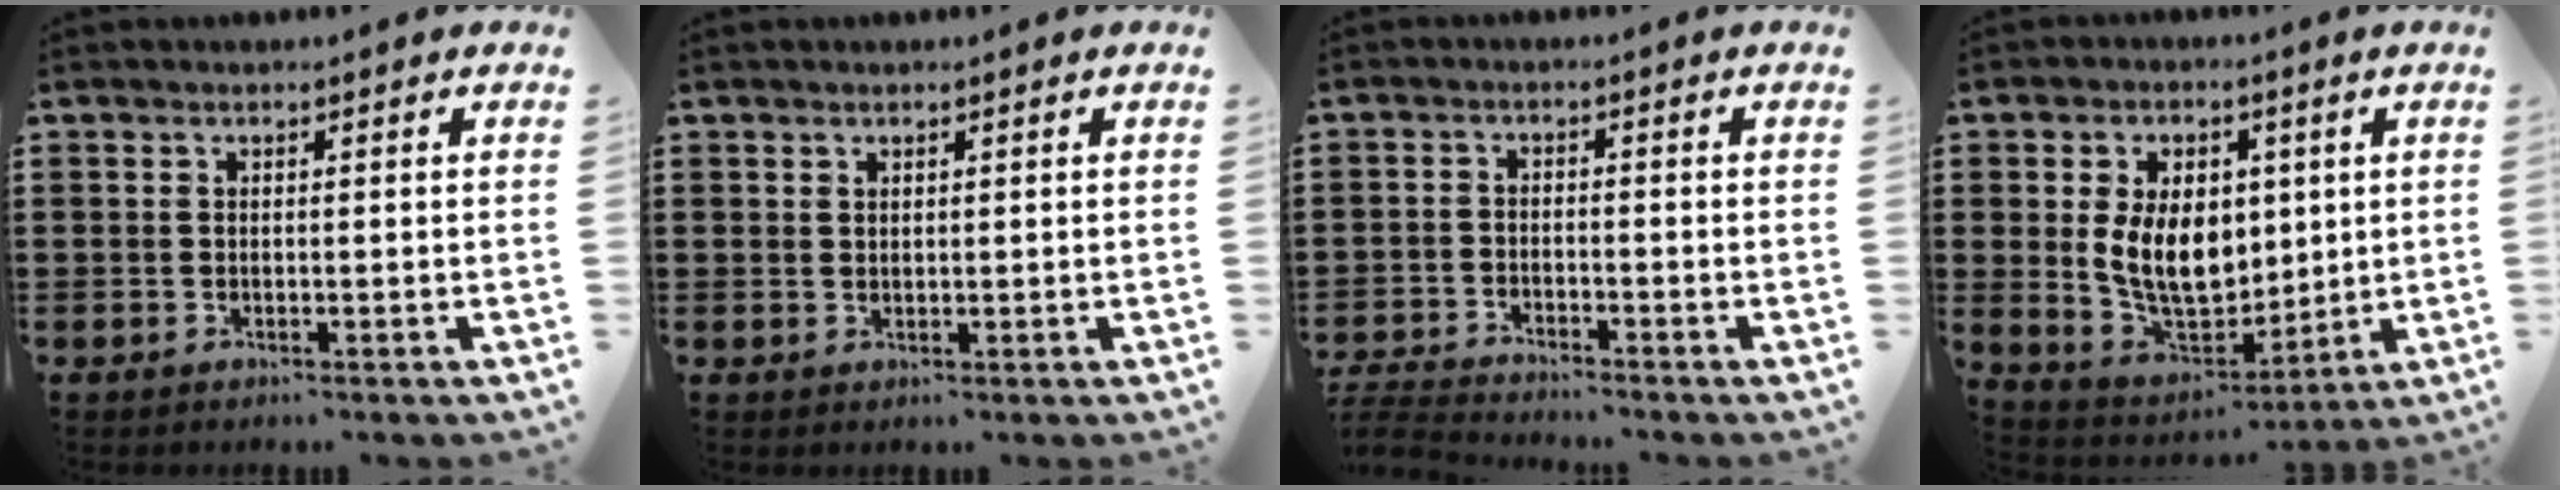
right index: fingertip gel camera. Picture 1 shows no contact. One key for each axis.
{"total": 0.9, "fx": 0.8, "fy": 0.5, "fz": 0.2, "tx": -0.005, "ty": 0.002, "tz": 0.015}
{"total": 3.4, "fx": -3.4, "fy": 0.1, "fz": 0.3, "tx": -0.022, "ty": -0.006, "tz": -0.076}
{"total": 10.1, "fx": 1.3, "fy": 6.9, "fz": 7.2, "tx": -0.145, "ty": 0.005, "tz": 0.020}